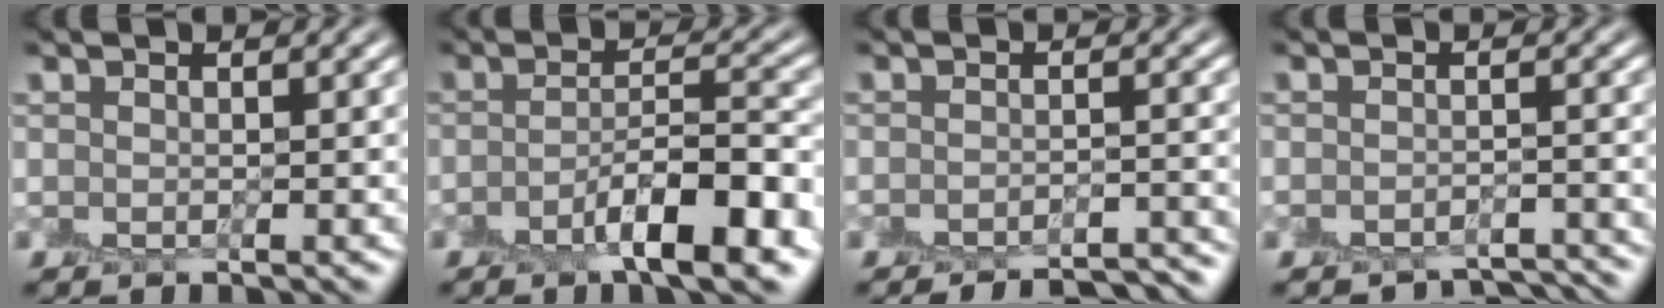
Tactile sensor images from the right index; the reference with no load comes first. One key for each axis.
{"total": 7.0, "fx": -3.5, "fy": 1.7, "fz": 5.8, "tx": -0.090, "ty": 0.002, "tz": -0.063}
{"total": 6.8, "fx": -6.4, "fy": 1.5, "fz": 1.6, "tx": -0.012, "ty": -0.004, "tz": -0.069}
{"total": 4.2, "fx": -4.1, "fy": 0.7, "fz": 0.4, "tx": -0.006, "ty": -0.009, "tz": -0.051}